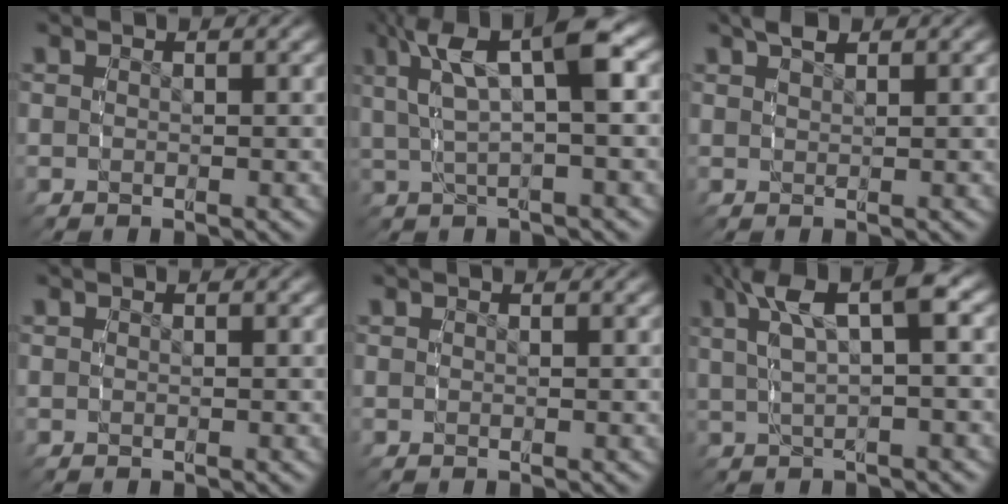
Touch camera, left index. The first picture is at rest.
{"total": 8.5, "force": [3.5, 2.8, 7.2], "torque": [-0.117, 0.030, 0.047]}
{"total": 1.9, "force": [1.7, 0.4, 0.9], "torque": [-0.008, 0.005, 0.031]}
{"total": 0.0}
{"total": 0.0}
{"total": 6.9, "force": [3.2, 1.8, 5.8], "torque": [-0.088, 0.030, 0.044]}